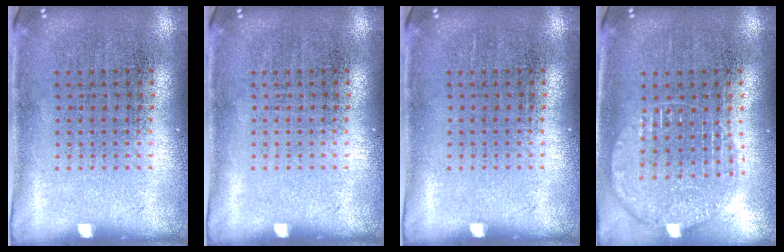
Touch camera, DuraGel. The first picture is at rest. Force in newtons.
{"total": 0.0}
{"total": 0.0}
{"total": 1.1, "press": 1.1, "slide": 0.3}